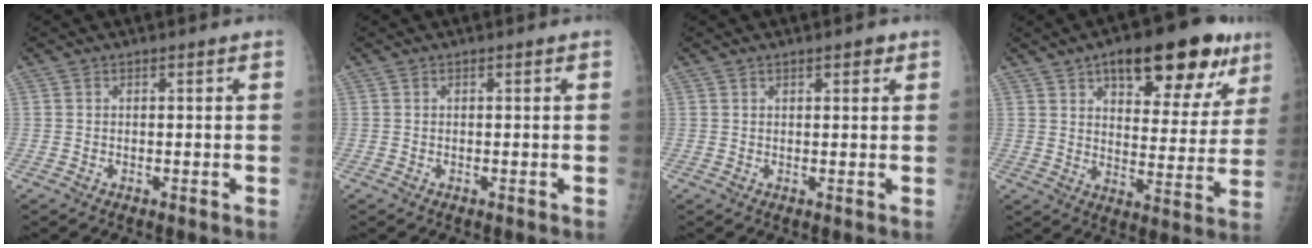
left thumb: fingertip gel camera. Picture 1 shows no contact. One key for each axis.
{"total": 0.0}
{"total": 1.9, "fx": 1.2, "fy": 0.8, "fz": 1.2, "tx": -0.009, "ty": -0.003, "tz": 0.014}
{"total": 20.8, "fx": 11.5, "fy": 9.0, "fz": 14.9, "tx": -0.154, "ty": -0.026, "tz": 0.163}